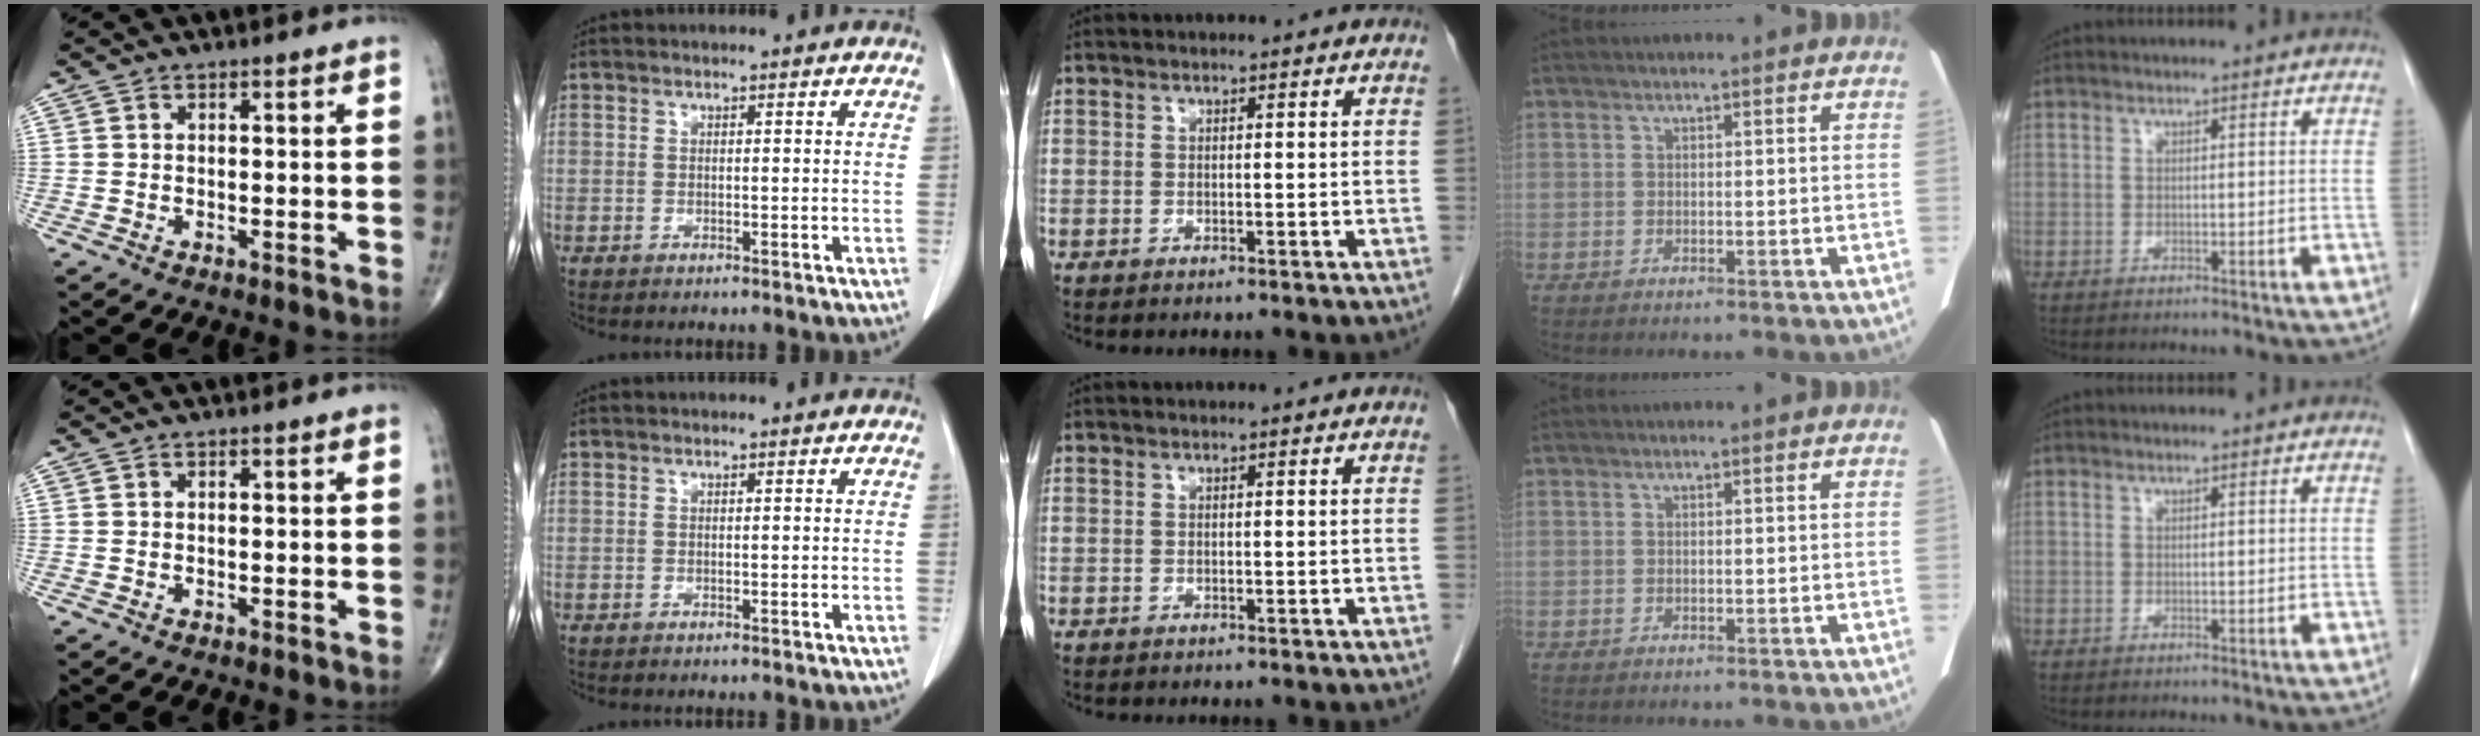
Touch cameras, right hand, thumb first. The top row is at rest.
{}